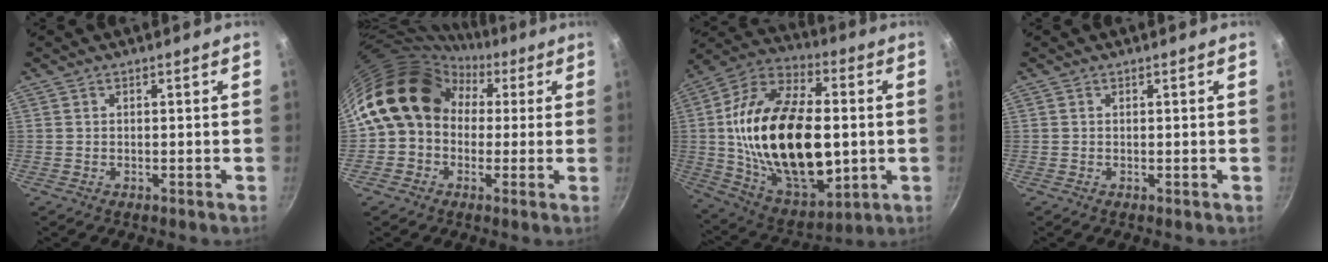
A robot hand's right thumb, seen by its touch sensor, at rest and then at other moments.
{"total": 14.9, "force": [2.2, 12.4, 8.0], "torque": [-0.099, 0.042, 0.020]}
{"total": 31.3, "force": [0.1, 17.7, 25.8], "torque": [-0.449, 0.008, 0.005]}
{"total": 0.0}